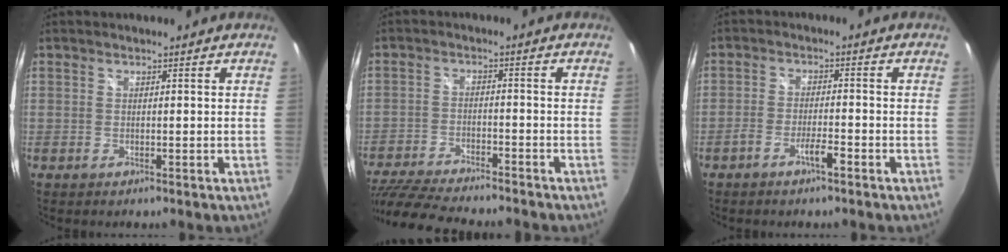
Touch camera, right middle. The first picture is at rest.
{"total": 16.3, "force": [-14.2, 2.7, 7.6], "torque": [-0.165, -0.035, -0.232]}
{"total": 3.5, "force": [-2.5, 0.5, 2.4], "torque": [-0.061, 0.002, -0.047]}